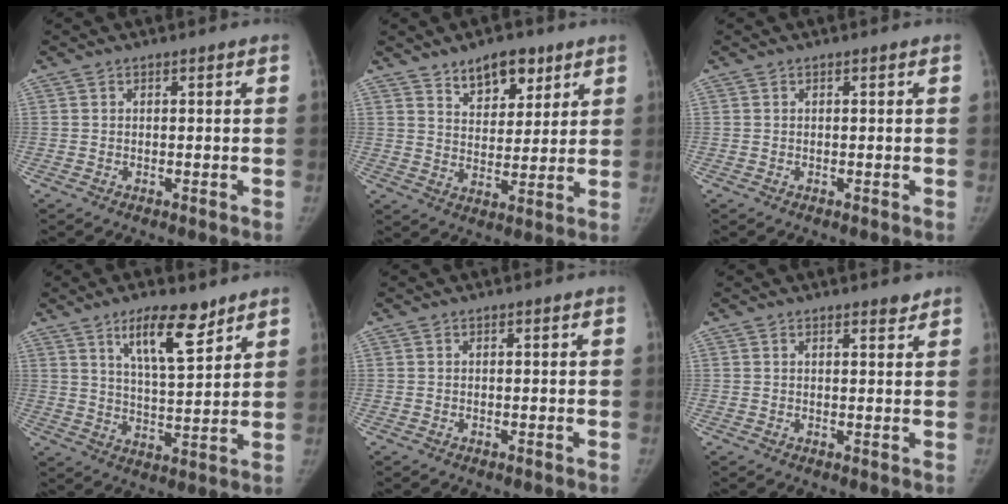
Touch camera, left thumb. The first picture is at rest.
{"total": 9.3, "force": [6.1, 5.0, 5.0], "torque": [-0.043, -0.036, 0.101]}
{"total": 0.0}
{"total": 10.6, "force": [6.8, 3.2, 7.4], "torque": [-0.106, -0.046, 0.120]}
{"total": 0.0}
{"total": 1.6, "force": [1.4, 0.4, 0.6], "torque": [-0.001, -0.011, 0.019]}